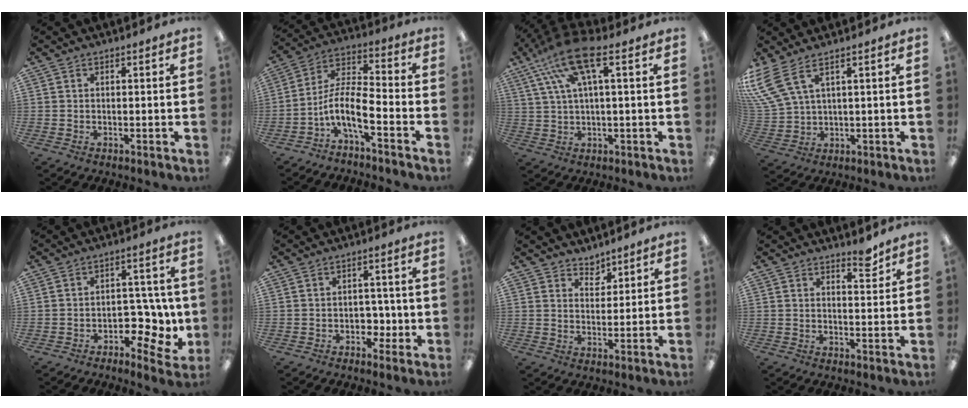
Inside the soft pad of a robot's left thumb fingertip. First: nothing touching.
{"total": 11.0, "force": [-5.0, 4.0, 9.0], "torque": [-0.191, 0.000, -0.096]}
{"total": 13.9, "force": [6.3, 4.1, 11.7], "torque": [-0.242, -0.009, 0.111]}
{"total": 9.0, "force": [5.4, 3.4, 6.3], "torque": [-0.151, -0.024, 0.104]}
{"total": 9.8, "force": [-2.3, 6.5, 7.0], "torque": [-0.082, 0.009, -0.030]}
{"total": 5.3, "force": [-1.2, 3.8, 3.6], "torque": [-0.052, 0.010, -0.019]}
{"total": 3.9, "force": [3.5, 1.6, 0.3], "torque": [0.010, -0.026, 0.063]}
{"total": 4.0, "force": [3.2, 0.9, 2.2], "torque": [-0.025, -0.019, 0.051]}